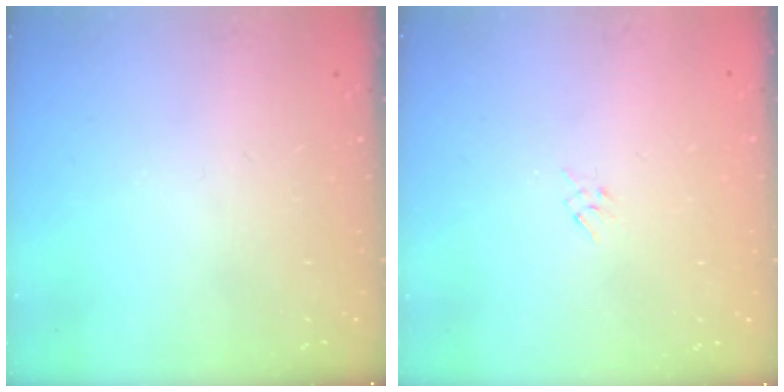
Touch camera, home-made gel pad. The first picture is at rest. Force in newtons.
{"total": 1.6, "press": 1.6, "slide": 0.4}